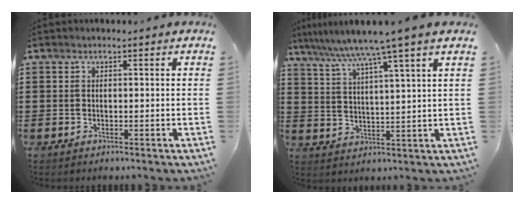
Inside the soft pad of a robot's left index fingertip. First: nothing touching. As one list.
[{"total": 6.8, "force": [5.3, -1.3, 4.1], "torque": [-0.099, -0.035, 0.084]}]